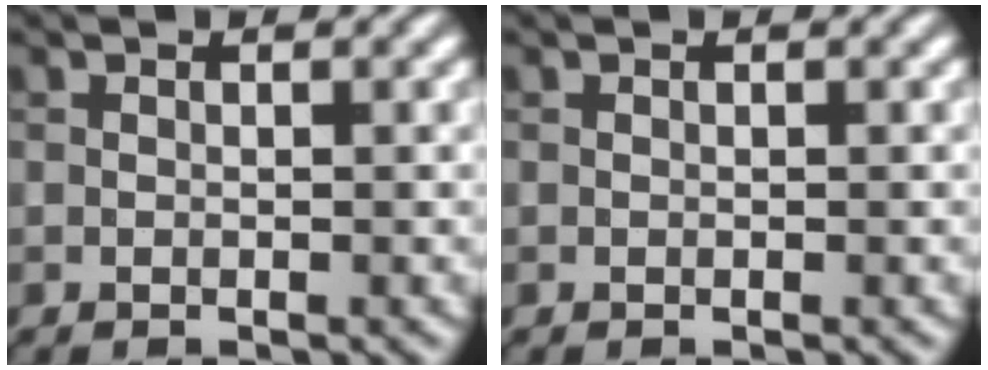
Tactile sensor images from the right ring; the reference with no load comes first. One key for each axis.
{"total": 0.0}